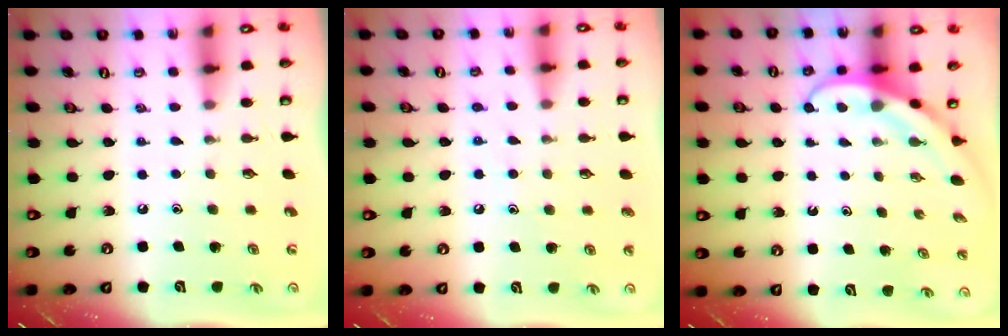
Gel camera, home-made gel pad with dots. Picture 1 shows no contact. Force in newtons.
{"total": 6.9, "press": 6.9, "slide": 0.7}
{"total": 4.0, "press": 3.9, "slide": 0.3}